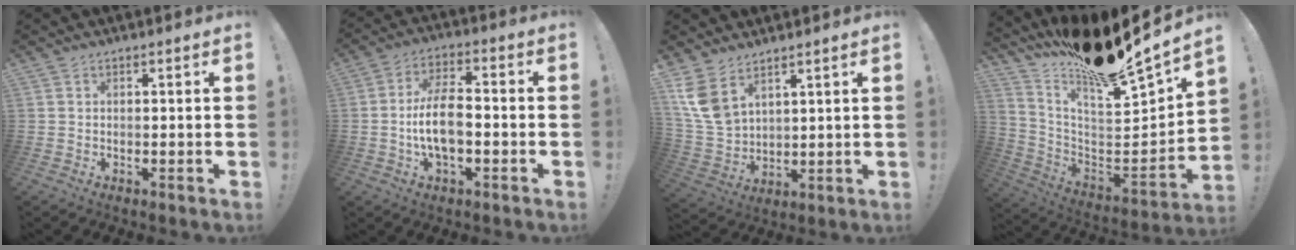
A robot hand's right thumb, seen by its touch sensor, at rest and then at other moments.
{"total": 11.0, "force": [-2.7, 5.4, 9.1], "torque": [-0.177, 0.012, -0.049]}
{"total": 10.9, "force": [6.6, 6.6, 5.7], "torque": [-0.122, -0.038, 0.133]}
{"total": 17.8, "force": [15.1, 1.7, 9.2], "torque": [-0.138, -0.138, 0.239]}